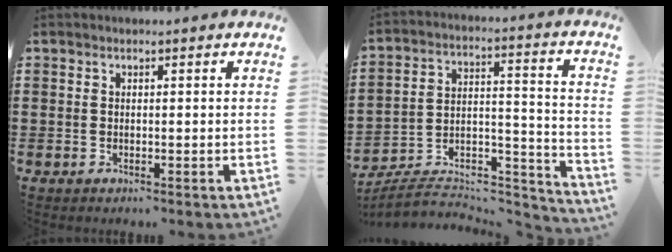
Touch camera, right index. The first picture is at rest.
{"total": 6.8, "force": [-5.9, 2.5, 2.3], "torque": [-0.038, 0.007, -0.115]}